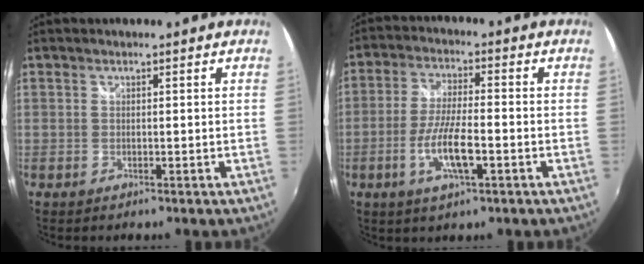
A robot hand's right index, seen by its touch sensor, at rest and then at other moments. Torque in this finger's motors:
{"motor_torque": [0.30, -0.16, 0.43, 0.13]}